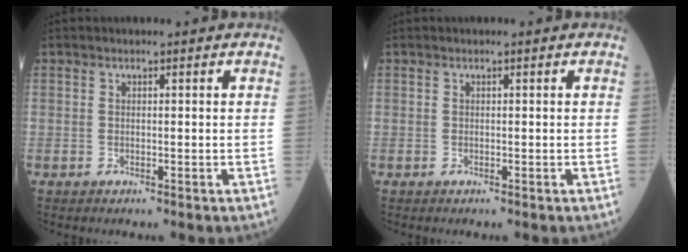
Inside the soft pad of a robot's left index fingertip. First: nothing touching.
{"total": 0.0}